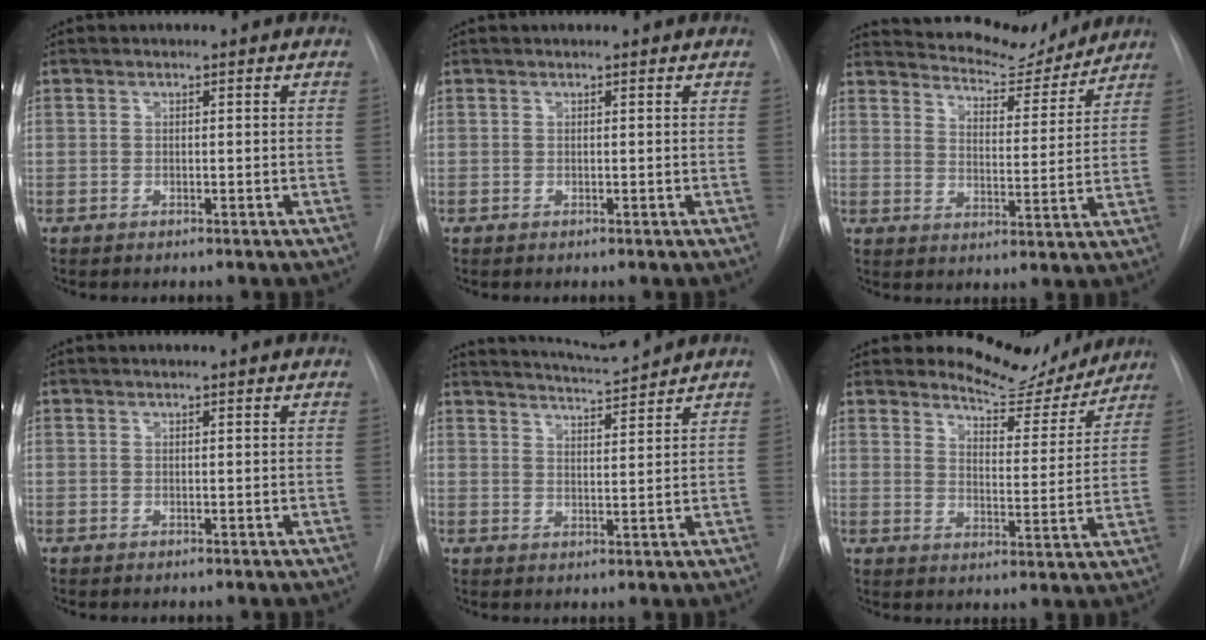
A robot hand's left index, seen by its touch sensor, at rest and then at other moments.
{"total": 0.0}
{"total": 11.3, "force": [10.8, 2.6, 2.2], "torque": [-0.028, -0.015, 0.150]}
{"total": 2.0, "force": [1.8, -0.1, 0.8], "torque": [-0.011, 0.011, 0.017]}
{"total": 5.8, "force": [5.6, -1.1, 0.9], "torque": [-0.026, -0.010, 0.096]}
{"total": 8.9, "force": [8.6, 2.2, 0.5], "torque": [-0.001, -0.036, 0.114]}